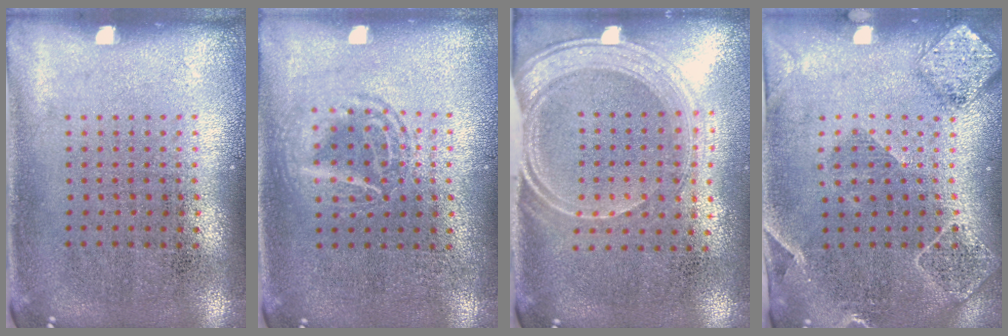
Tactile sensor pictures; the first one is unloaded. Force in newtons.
{"total": 1.3, "press": 1.3, "slide": 0.1}
{"total": 2.1, "press": 1.7, "slide": 1.2}
{"total": 1.8, "press": 1.7, "slide": 0.5}